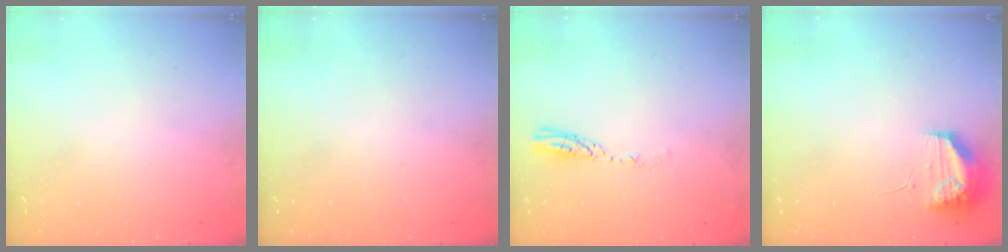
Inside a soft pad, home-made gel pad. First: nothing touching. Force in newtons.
{"total": 0.0}
{"total": 4.0, "press": 3.9, "slide": 0.5}
{"total": 9.7, "press": 9.6, "slide": 1.5}